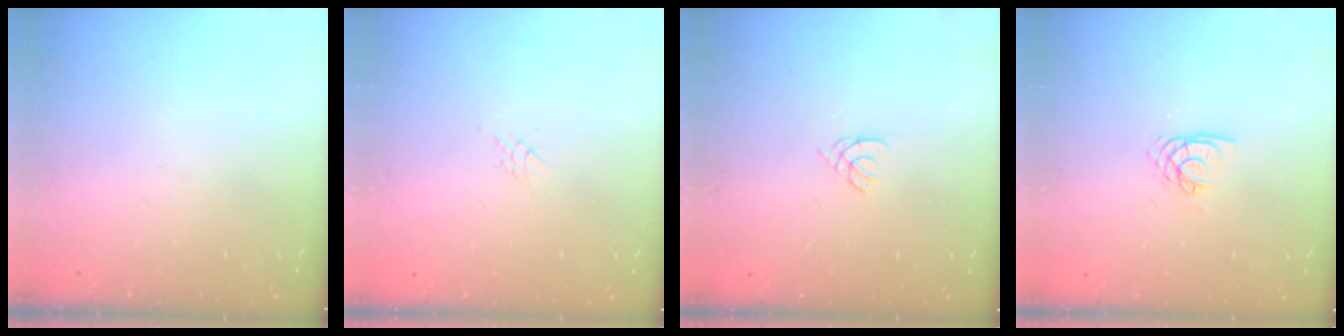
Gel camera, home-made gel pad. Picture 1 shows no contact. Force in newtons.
{"total": 2.2, "press": 2.2, "slide": 0.4}
{"total": 1.1, "press": 1.0, "slide": 0.3}
{"total": 3.1, "press": 3.1, "slide": 0.2}